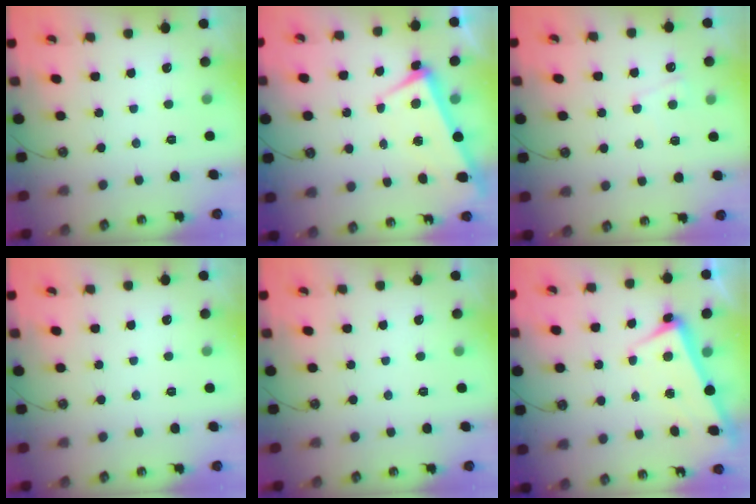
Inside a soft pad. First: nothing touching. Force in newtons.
{"total": 3.7, "press": 3.7, "slide": 0.7}
{"total": 3.2, "press": 3.1, "slide": 0.4}
{"total": 0.0}
{"total": 0.0}
{"total": 2.4, "press": 2.4, "slide": 0.5}